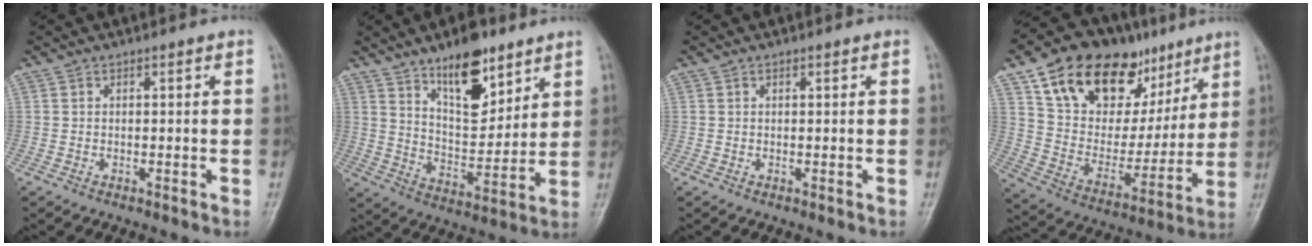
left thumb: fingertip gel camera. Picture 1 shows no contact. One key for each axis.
{"total": 13.8, "fx": 8.8, "fy": 6.0, "fz": 8.7, "tx": -0.102, "ty": -0.062, "tz": 0.152}
{"total": 0.7, "fx": 0.3, "fy": 0.2, "fz": 0.6, "tx": -0.011, "ty": 0.002, "tz": 0.004}
{"total": 26.1, "fx": 14.1, "fy": 15.3, "fz": 15.8, "tx": -0.215, "ty": -0.017, "tz": 0.248}